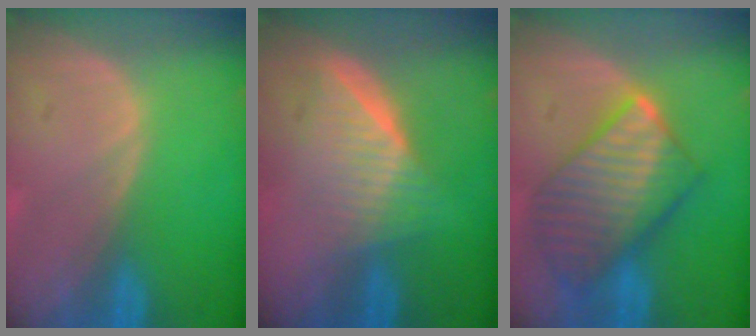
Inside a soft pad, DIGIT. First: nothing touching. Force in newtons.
{"total": 6.7, "press": 6.0, "slide": 3.0}
{"total": 10.1, "press": 10.1, "slide": 0.8}